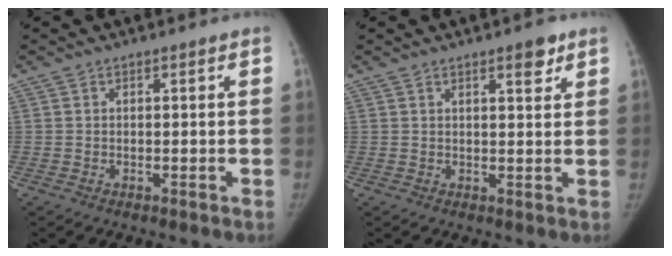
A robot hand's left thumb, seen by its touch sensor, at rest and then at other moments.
{"total": 3.7, "force": [2.4, 1.1, 2.6], "torque": [-0.026, -0.013, 0.032]}